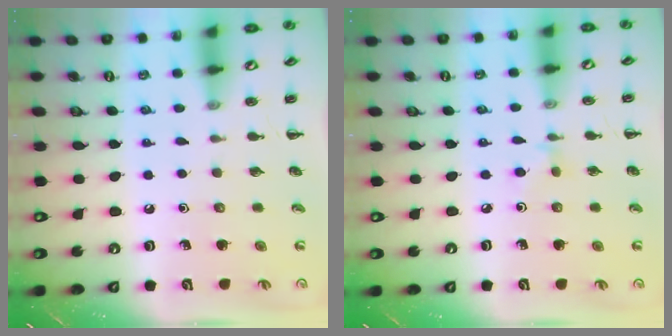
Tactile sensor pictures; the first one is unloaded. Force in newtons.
{"total": 2.8, "press": 2.5, "slide": 1.1}